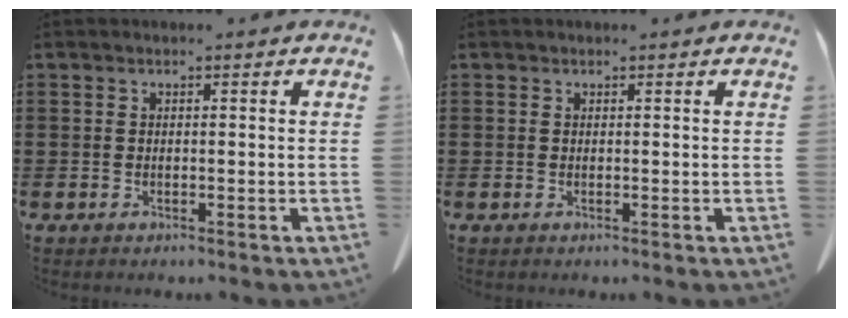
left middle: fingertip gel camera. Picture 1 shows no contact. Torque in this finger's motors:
{"motor_torque": [-0.52, 0.59, -0.01, 0.00]}